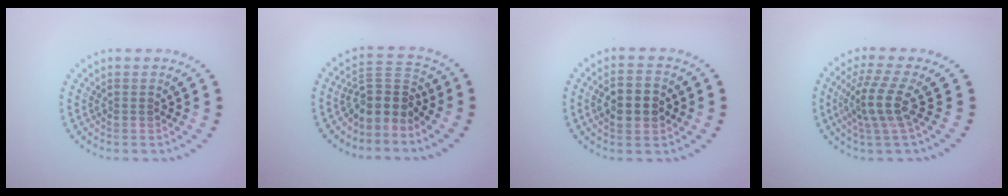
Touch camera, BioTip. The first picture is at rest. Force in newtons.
{"total": 3.6, "press": 2.7, "slide": 2.4}
{"total": 4.1, "press": 4.1, "slide": 0.3}
{"total": 4.0, "press": 2.9, "slide": 2.7}